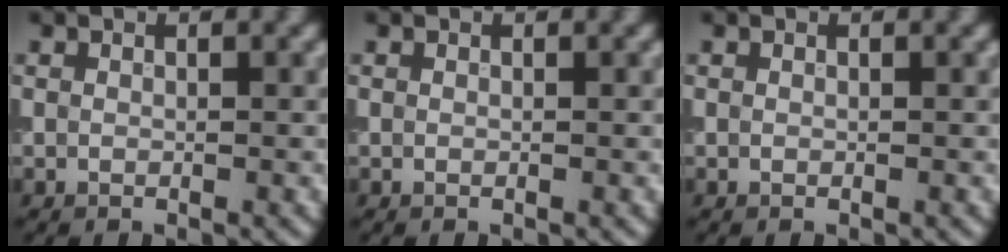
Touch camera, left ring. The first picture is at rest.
{"total": 0.0}
{"total": 0.0}